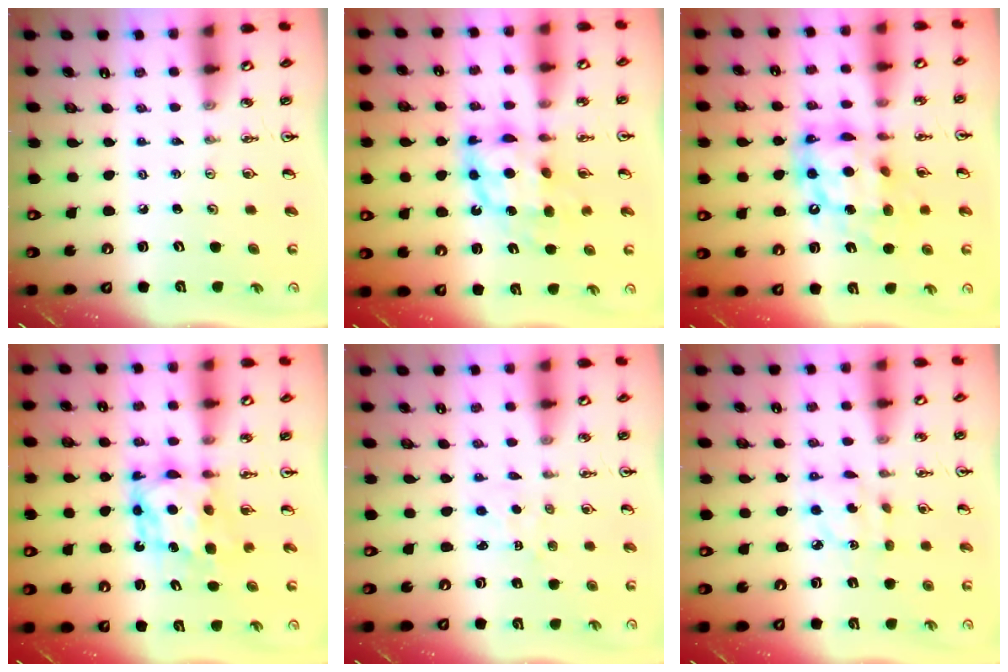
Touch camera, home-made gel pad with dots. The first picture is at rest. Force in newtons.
{"total": 11.9, "press": 11.8, "slide": 1.4}
{"total": 15.1, "press": 15.1, "slide": 1.3}
{"total": 7.2, "press": 7.2, "slide": 0.6}
{"total": 1.3, "press": 1.3, "slide": 0.2}
{"total": 6.0, "press": 6.0, "slide": 0.1}